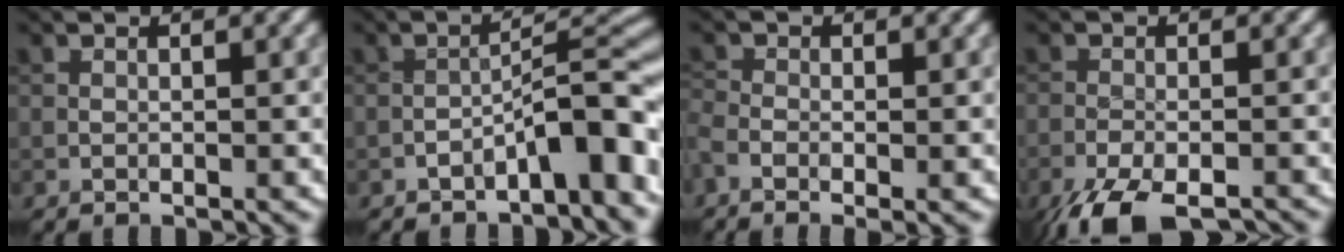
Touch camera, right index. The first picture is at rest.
{"total": 5.6, "force": [-3.3, 1.1, 4.5], "torque": [-0.065, 0.028, -0.051]}
{"total": 2.3, "force": [-1.0, 1.0, 1.8], "torque": [-0.045, -0.008, -0.018]}
{"total": 7.6, "force": [-5.8, 2.2, 4.3], "torque": [-0.078, -0.034, -0.095]}